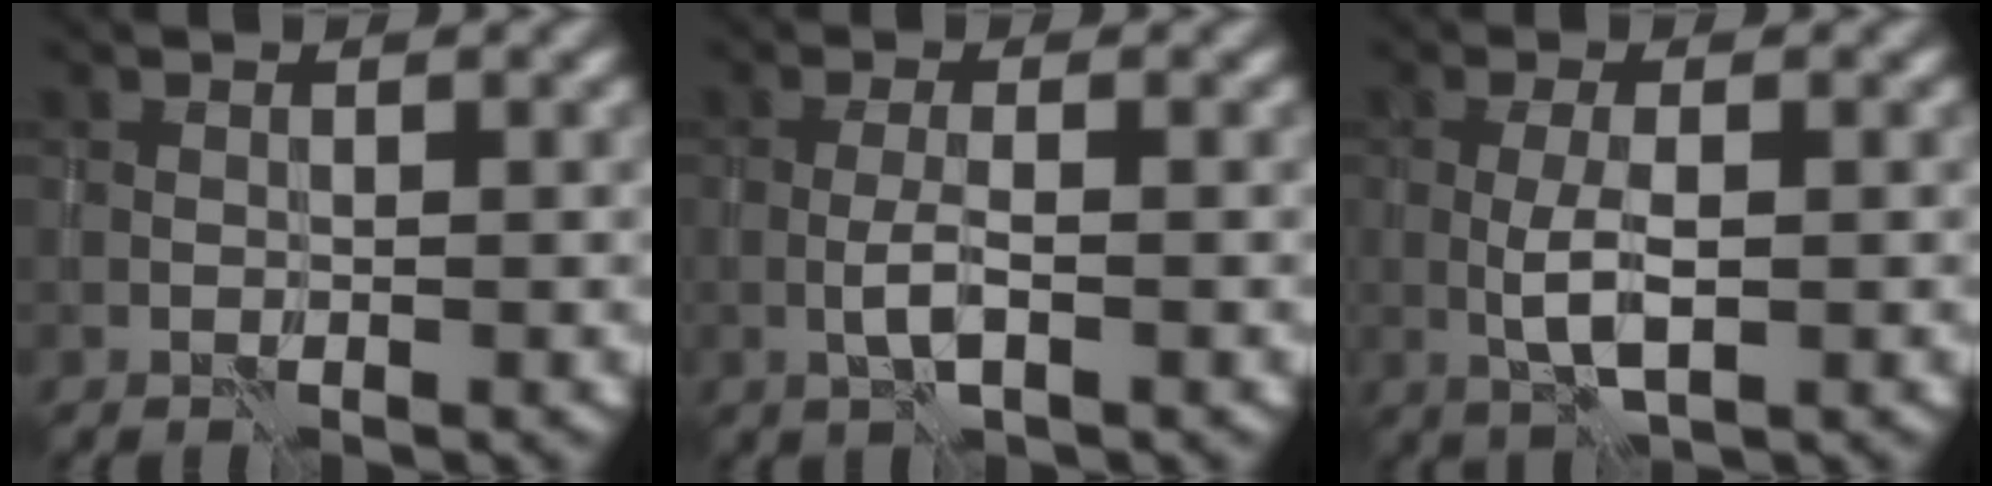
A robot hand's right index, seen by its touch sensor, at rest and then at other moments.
{"total": 1.9, "force": [-0.7, 0.2, 1.8], "torque": [-0.038, 0.004, -0.018]}
{"total": 3.0, "force": [-0.5, 0.7, 2.9], "torque": [-0.066, -0.001, -0.010]}